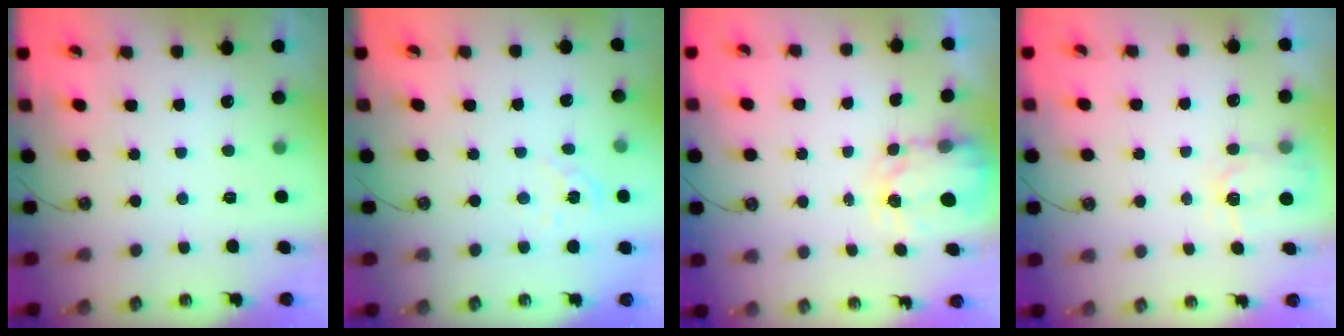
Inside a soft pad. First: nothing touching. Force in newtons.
{"total": 2.7, "press": 2.7, "slide": 0.3}
{"total": 3.4, "press": 3.4, "slide": 0.4}
{"total": 3.7, "press": 3.6, "slide": 0.5}